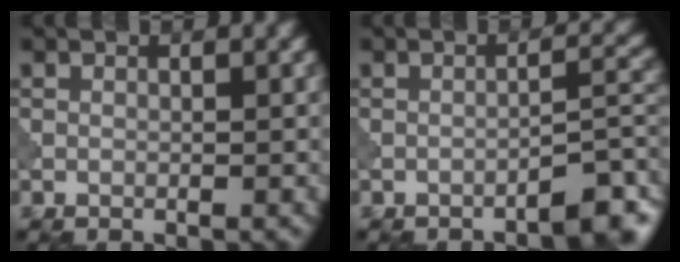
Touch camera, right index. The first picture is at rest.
{"total": 3.4, "force": [-2.5, 0.5, 2.4], "torque": [-0.031, 0.016, -0.041]}